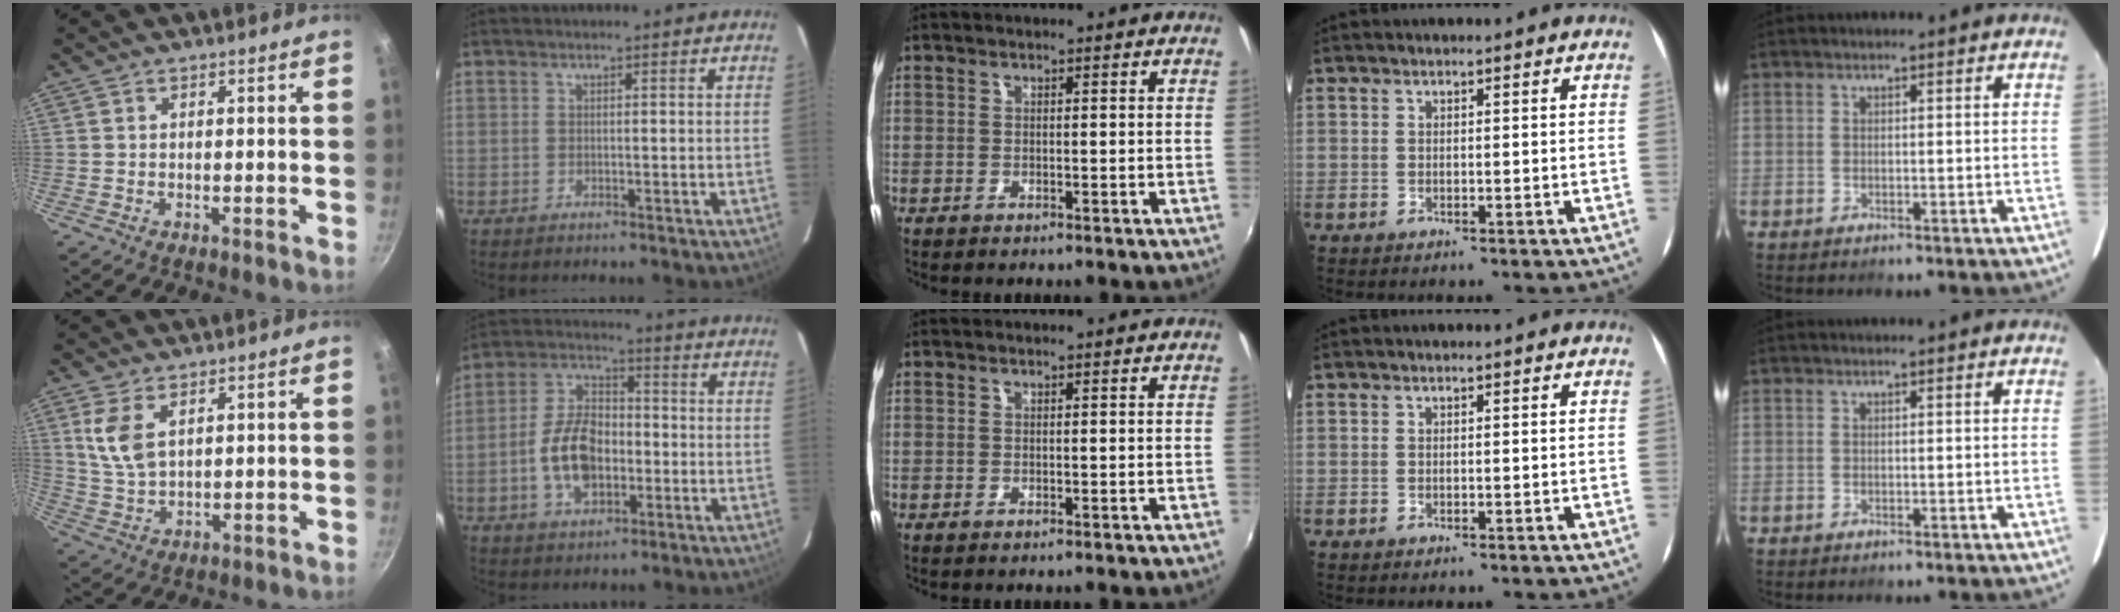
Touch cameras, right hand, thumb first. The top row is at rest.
{"thumb": {"total": 7.1, "force": [2.9, 3.8, 5.3], "torque": [-0.100, -0.019, 0.063]}, "index": {"total": 11.8, "force": [-2.9, 7.2, 8.8], "torque": [-0.176, 0.019, -0.046]}}